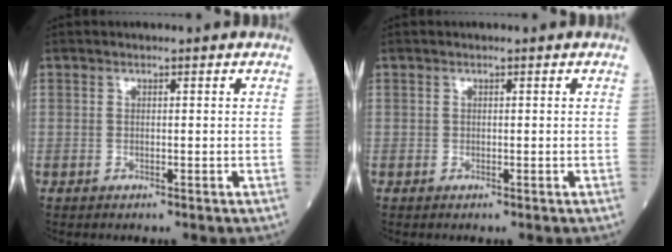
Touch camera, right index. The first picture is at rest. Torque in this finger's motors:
{"motor_torque": [0.00, -0.07, -0.02, -0.01]}